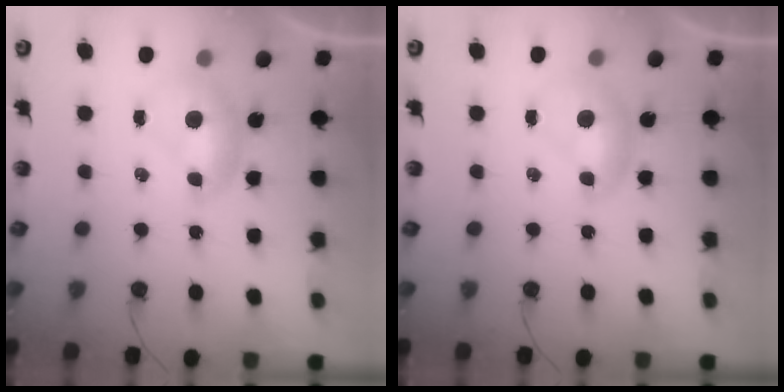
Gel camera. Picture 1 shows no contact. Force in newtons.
{"total": 0.0}